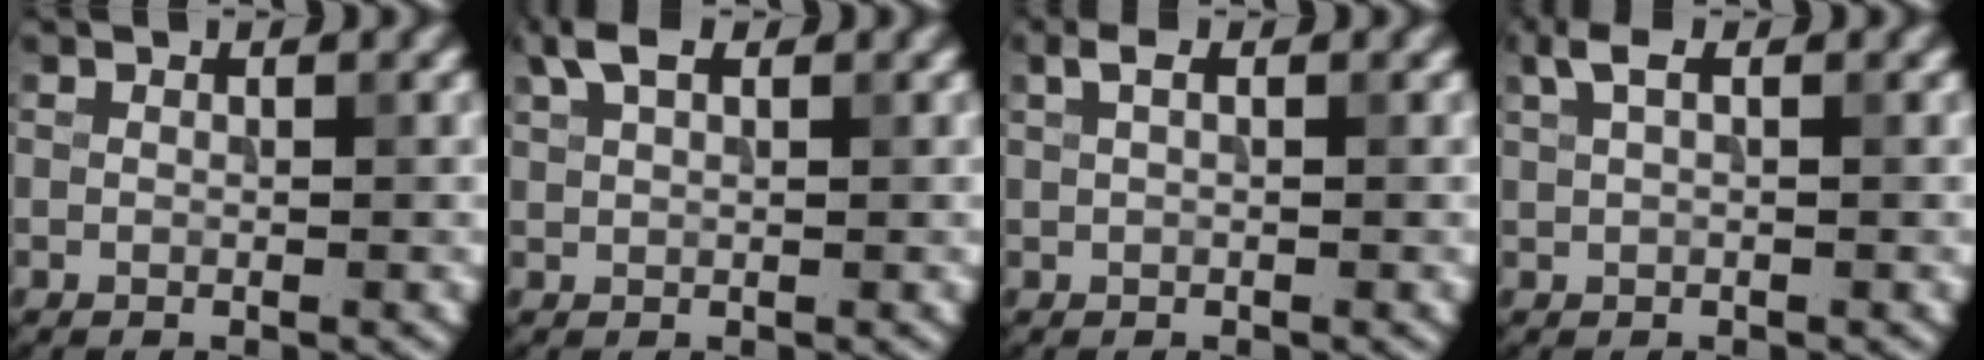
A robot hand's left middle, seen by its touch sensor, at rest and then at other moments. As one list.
[{"total": 2.9, "force": [1.8, 1.4, 1.9], "torque": [-0.041, 0.009, 0.035]}, {"total": 1.2, "force": [0.6, 0.4, 0.9], "torque": [-0.020, 0.005, 0.010]}, {"total": 1.9, "force": [1.0, 0.7, 1.5], "torque": [-0.031, 0.006, 0.018]}]